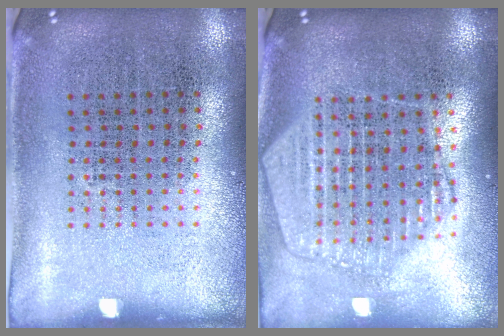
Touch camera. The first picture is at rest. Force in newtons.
{"total": 2.0, "press": 1.8, "slide": 0.8}